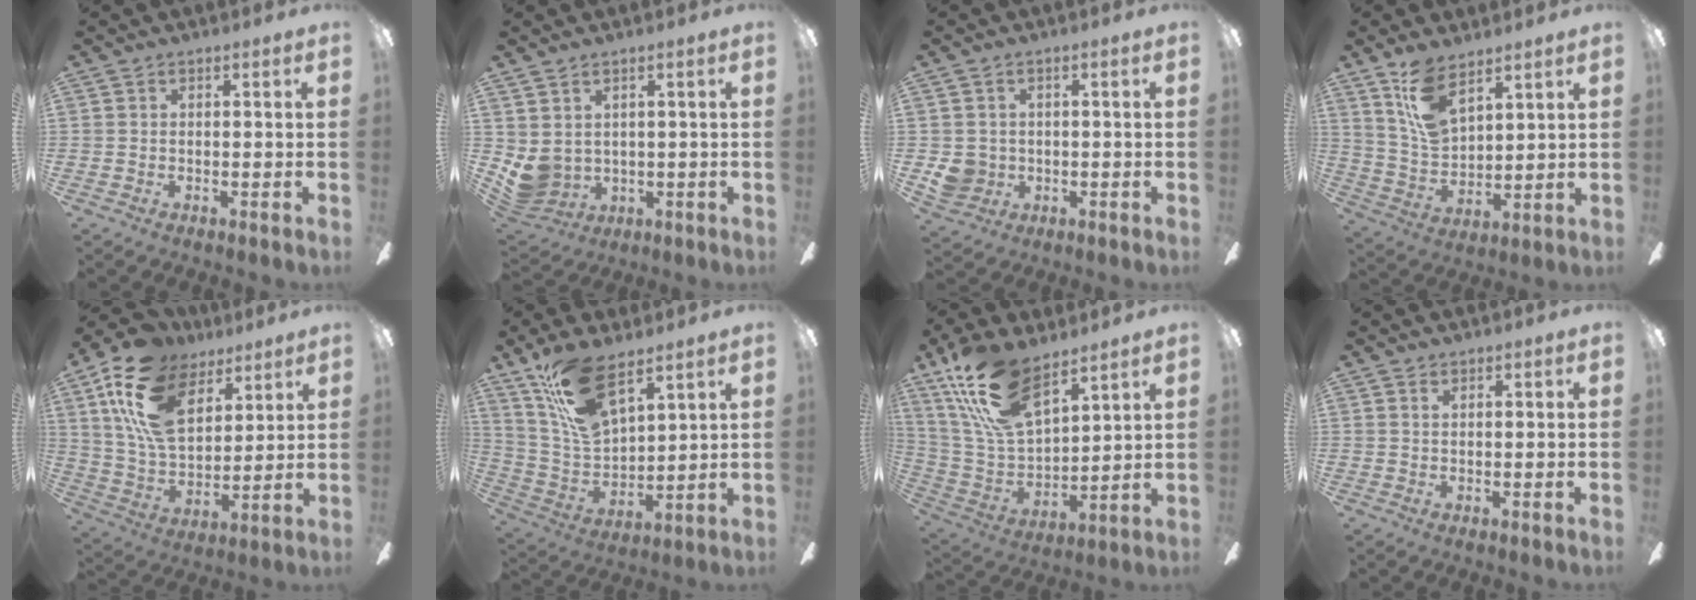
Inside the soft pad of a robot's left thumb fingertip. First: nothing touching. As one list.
[{"total": 5.3, "force": [1.3, 4.7, 2.1], "torque": [-0.078, -0.019, 0.027]}, {"total": 5.2, "force": [-0.1, 5.0, 1.6], "torque": [-0.027, 0.009, 0.001]}, {"total": 11.9, "force": [8.1, 5.6, 6.7], "torque": [-0.135, -0.029, 0.154]}, {"total": 20.2, "force": [10.8, 12.0, 12.1], "torque": [-0.255, -0.036, 0.198]}, {"total": 16.2, "force": [11.3, 6.4, 9.6], "torque": [-0.206, -0.049, 0.206]}, {"total": 20.4, "force": [13.4, 9.2, 12.3], "torque": [-0.268, -0.059, 0.244]}, {"total": 1.1, "force": [0.8, 0.6, 0.4], "torque": [-0.011, 0.000, 0.015]}]